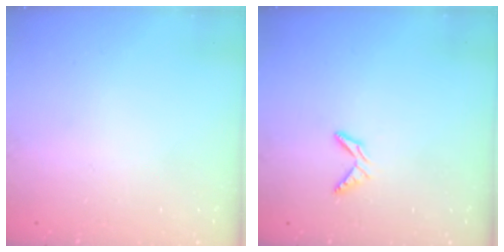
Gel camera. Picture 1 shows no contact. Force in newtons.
{"total": 3.9, "press": 3.9, "slide": 0.3}